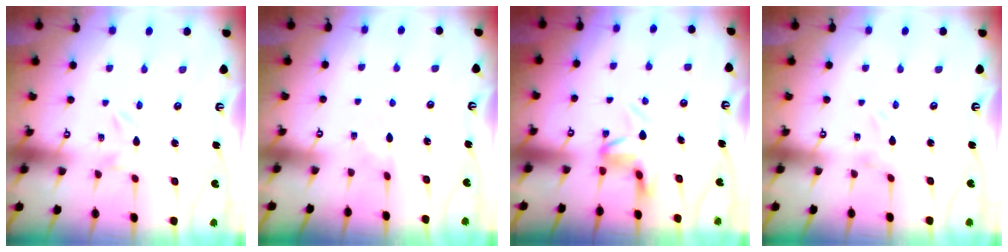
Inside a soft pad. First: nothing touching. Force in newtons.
{"total": 3.4, "press": 3.4, "slide": 0.4}
{"total": 4.4, "press": 4.4, "slide": 0.5}
{"total": 0.0}